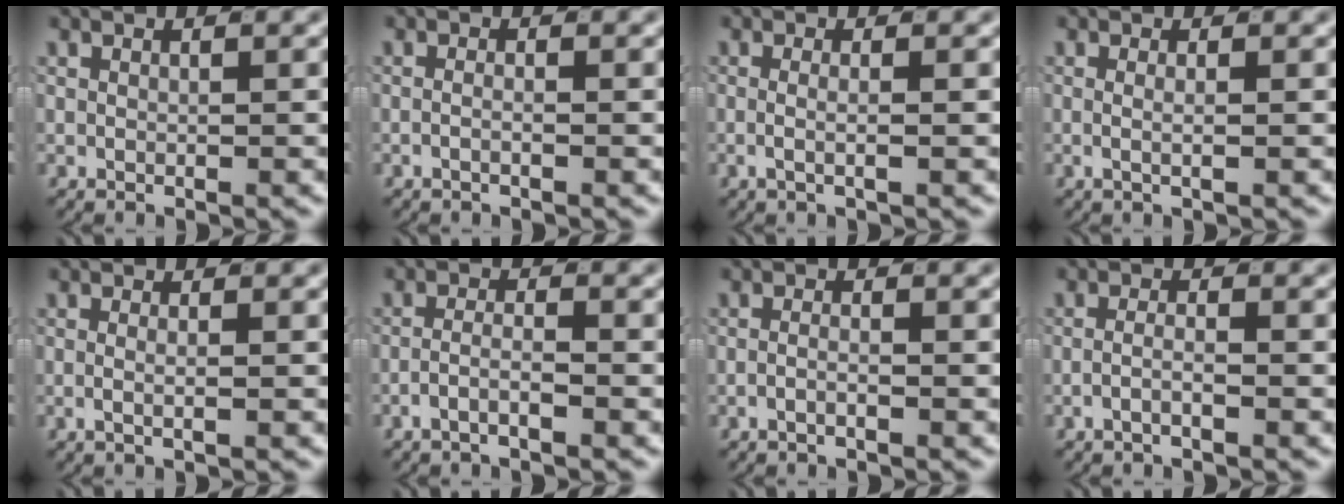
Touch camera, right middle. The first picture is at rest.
{"total": 0.9, "force": [-0.6, -0.1, 0.6], "torque": [-0.011, -0.001, -0.012]}
{"total": 1.6, "force": [-0.8, 0.1, 1.5], "torque": [-0.038, -0.011, -0.010]}
{"total": 1.2, "force": [-0.4, 0.0, 1.1], "torque": [-0.027, -0.009, -0.003]}
{"total": 1.2, "force": [-0.5, 0.0, 1.1], "torque": [-0.027, -0.009, -0.006]}
{"total": 2.2, "force": [-1.8, 0.3, 1.3], "torque": [-0.026, -0.004, -0.034]}
{"total": 1.2, "force": [-0.9, -0.1, 0.8], "torque": [-0.017, -0.003, -0.017]}
{"total": 1.6, "force": [-1.2, -0.1, 1.1], "torque": [-0.025, -0.006, -0.021]}